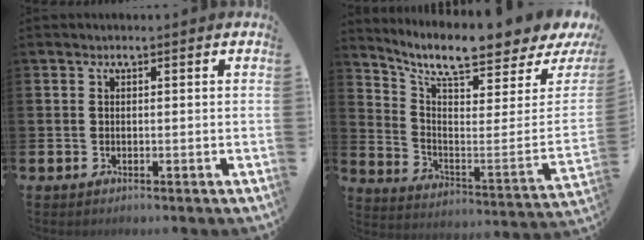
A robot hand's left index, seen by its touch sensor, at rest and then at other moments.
{"total": 8.5, "force": [7.4, 1.6, 3.8], "torque": [-0.083, -0.084, 0.120]}